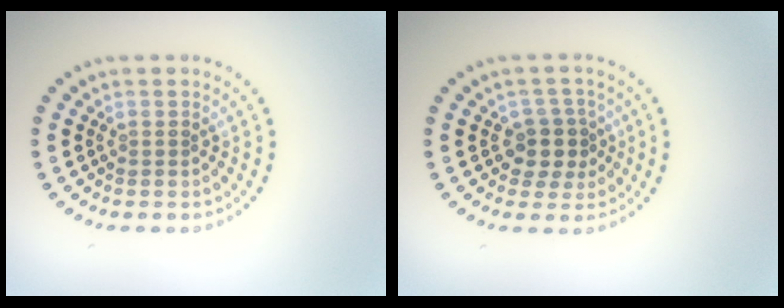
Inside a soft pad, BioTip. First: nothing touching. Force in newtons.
{"total": 2.7, "press": 2.3, "slide": 1.4}